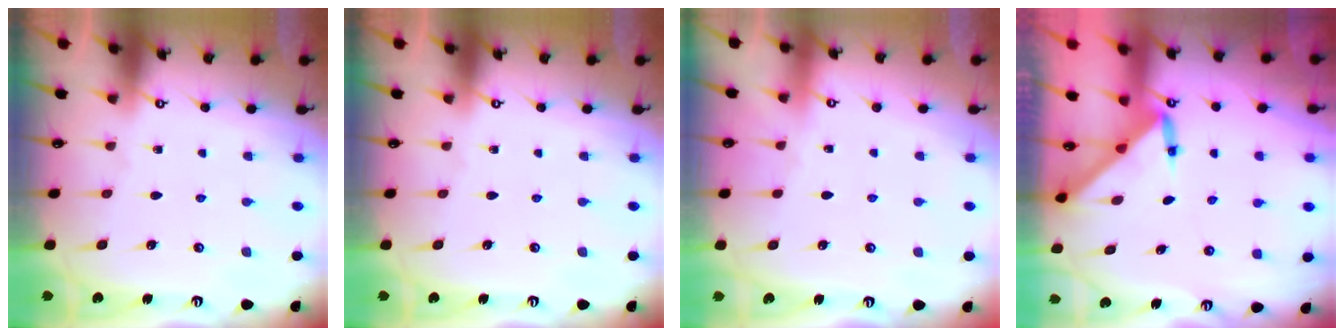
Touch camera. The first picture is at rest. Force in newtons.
{"total": 0.0}
{"total": 0.8, "press": 0.7, "slide": 0.3}
{"total": 3.0, "press": 3.0, "slide": 0.3}